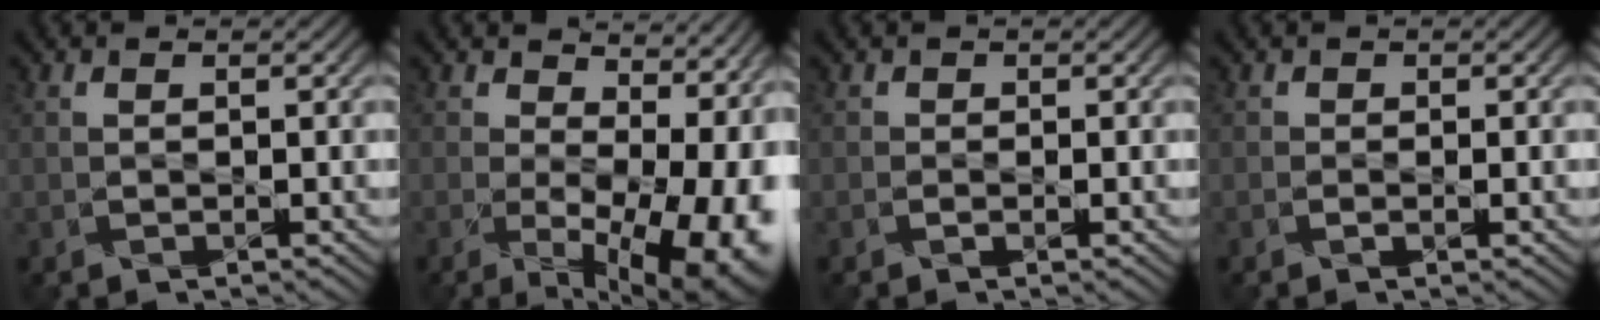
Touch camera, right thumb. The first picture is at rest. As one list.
[{"total": 14.8, "force": [-0.8, 8.6, 12.0], "torque": [-0.144, -0.038, 0.026]}, {"total": 0.7, "force": [-0.6, 0.4, 0.0], "torque": [0.002, -0.008, -0.013]}, {"total": 1.0, "force": [-0.7, 0.5, 0.4], "torque": [-0.005, -0.009, -0.014]}]